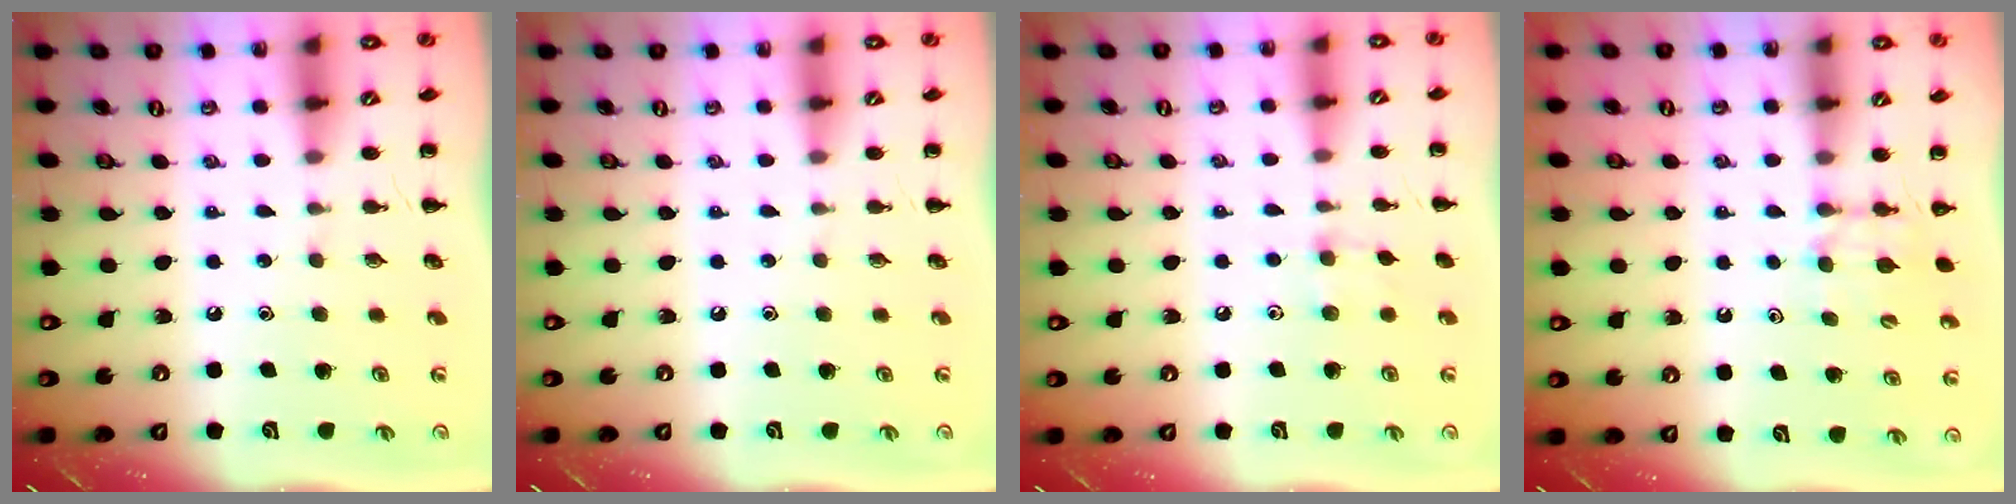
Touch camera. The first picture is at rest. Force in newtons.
{"total": 0.0}
{"total": 3.6, "press": 3.4, "slide": 1.3}
{"total": 6.2, "press": 6.1, "slide": 1.4}